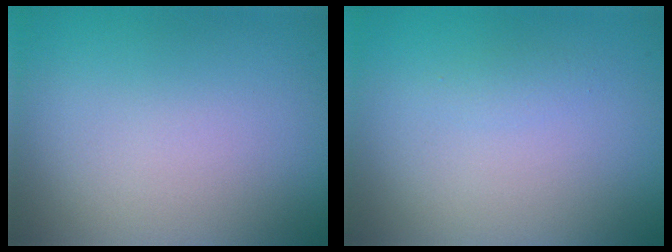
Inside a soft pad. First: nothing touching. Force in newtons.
{"total": 0.7, "press": 0.7, "slide": 0.0}